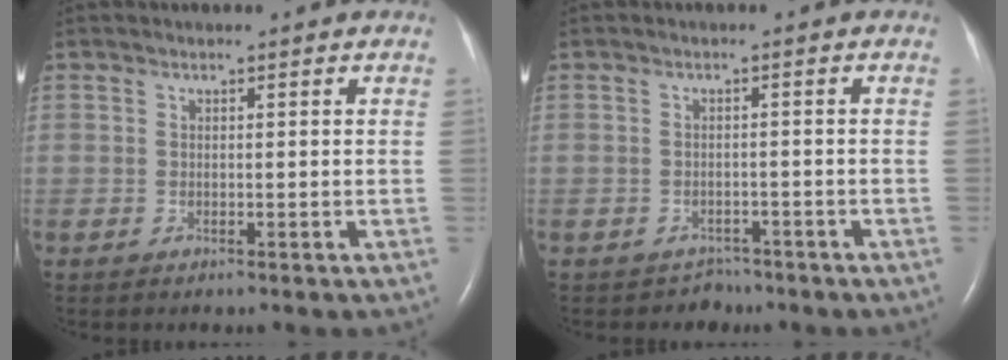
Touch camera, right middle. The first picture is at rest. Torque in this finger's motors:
{"motor_torque": [-0.02, 0.02, -0.01, 0.00]}